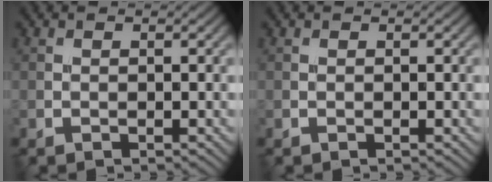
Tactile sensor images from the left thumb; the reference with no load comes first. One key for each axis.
{"total": 0.0}